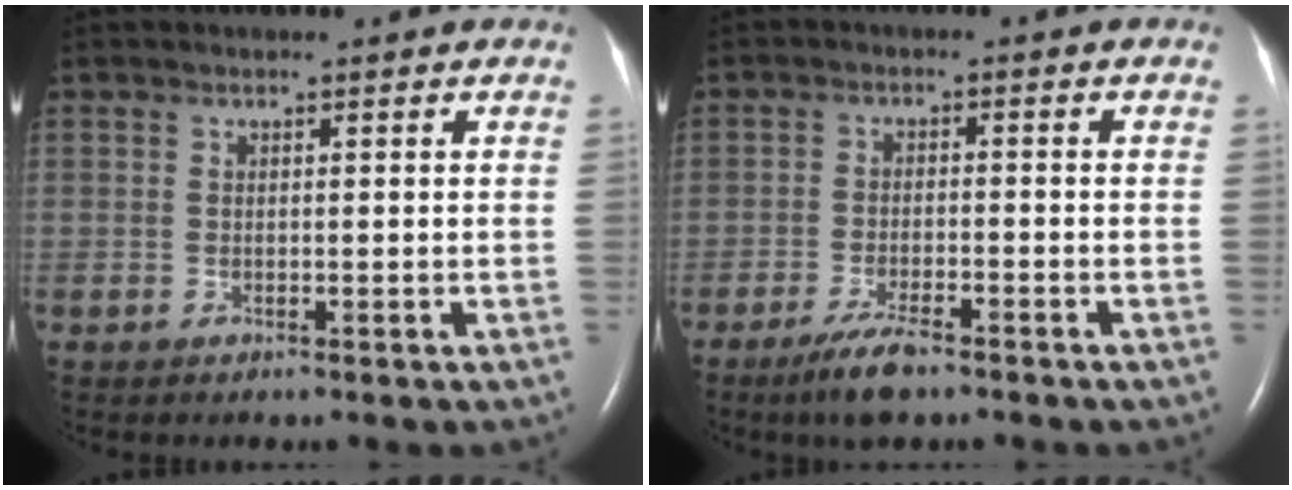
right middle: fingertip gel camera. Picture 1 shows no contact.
{"total": 5.2, "force": [-3.8, 0.9, 3.4], "torque": [-0.079, -0.010, -0.066]}